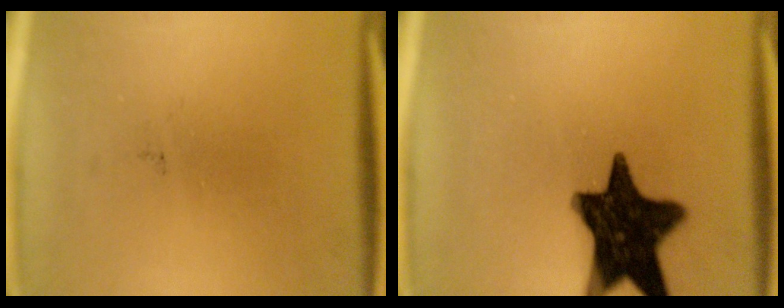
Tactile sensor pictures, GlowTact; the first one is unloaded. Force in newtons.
{"total": 16.4}